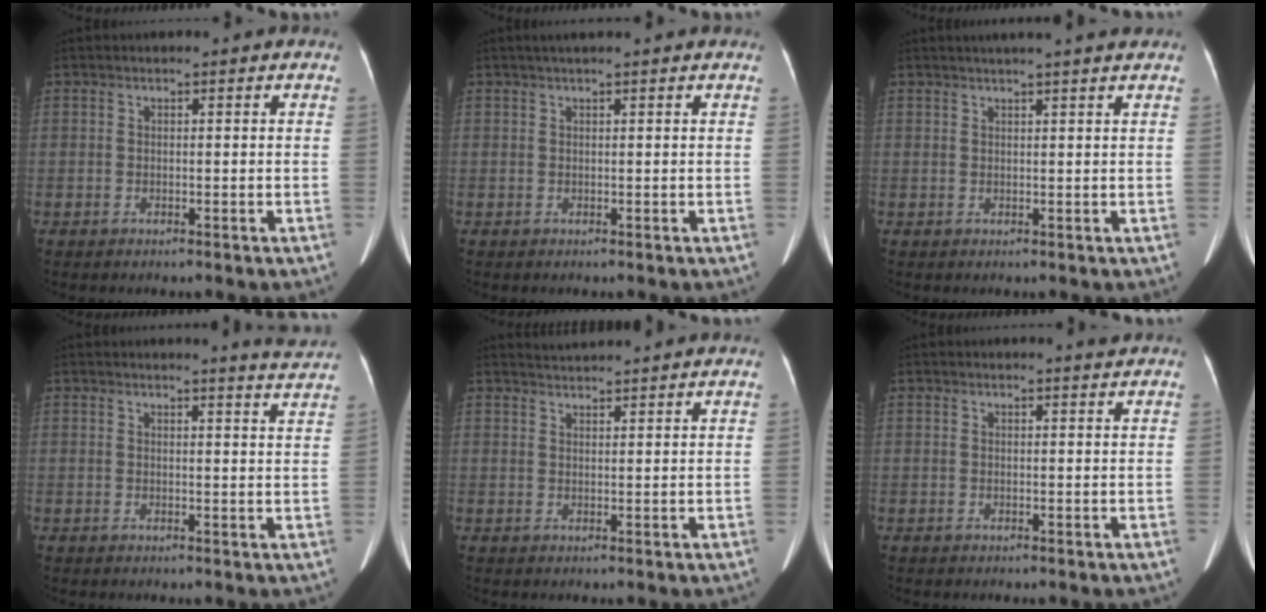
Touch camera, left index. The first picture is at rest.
{"total": 3.4, "force": [2.7, -0.1, 2.1], "torque": [-0.026, 0.032, 0.039]}
{"total": 6.0, "force": [5.1, -0.6, 3.1], "torque": [-0.044, 0.021, 0.062]}
{"total": 4.7, "force": [4.5, -1.0, 0.7], "torque": [-0.015, -0.029, 0.034]}
{"total": 3.2, "force": [3.1, -0.9, 0.2], "torque": [-0.006, 0.014, 0.053]}
{"total": 0.9, "force": [0.8, -0.3, 0.1], "torque": [-0.012, -0.011, 0.013]}